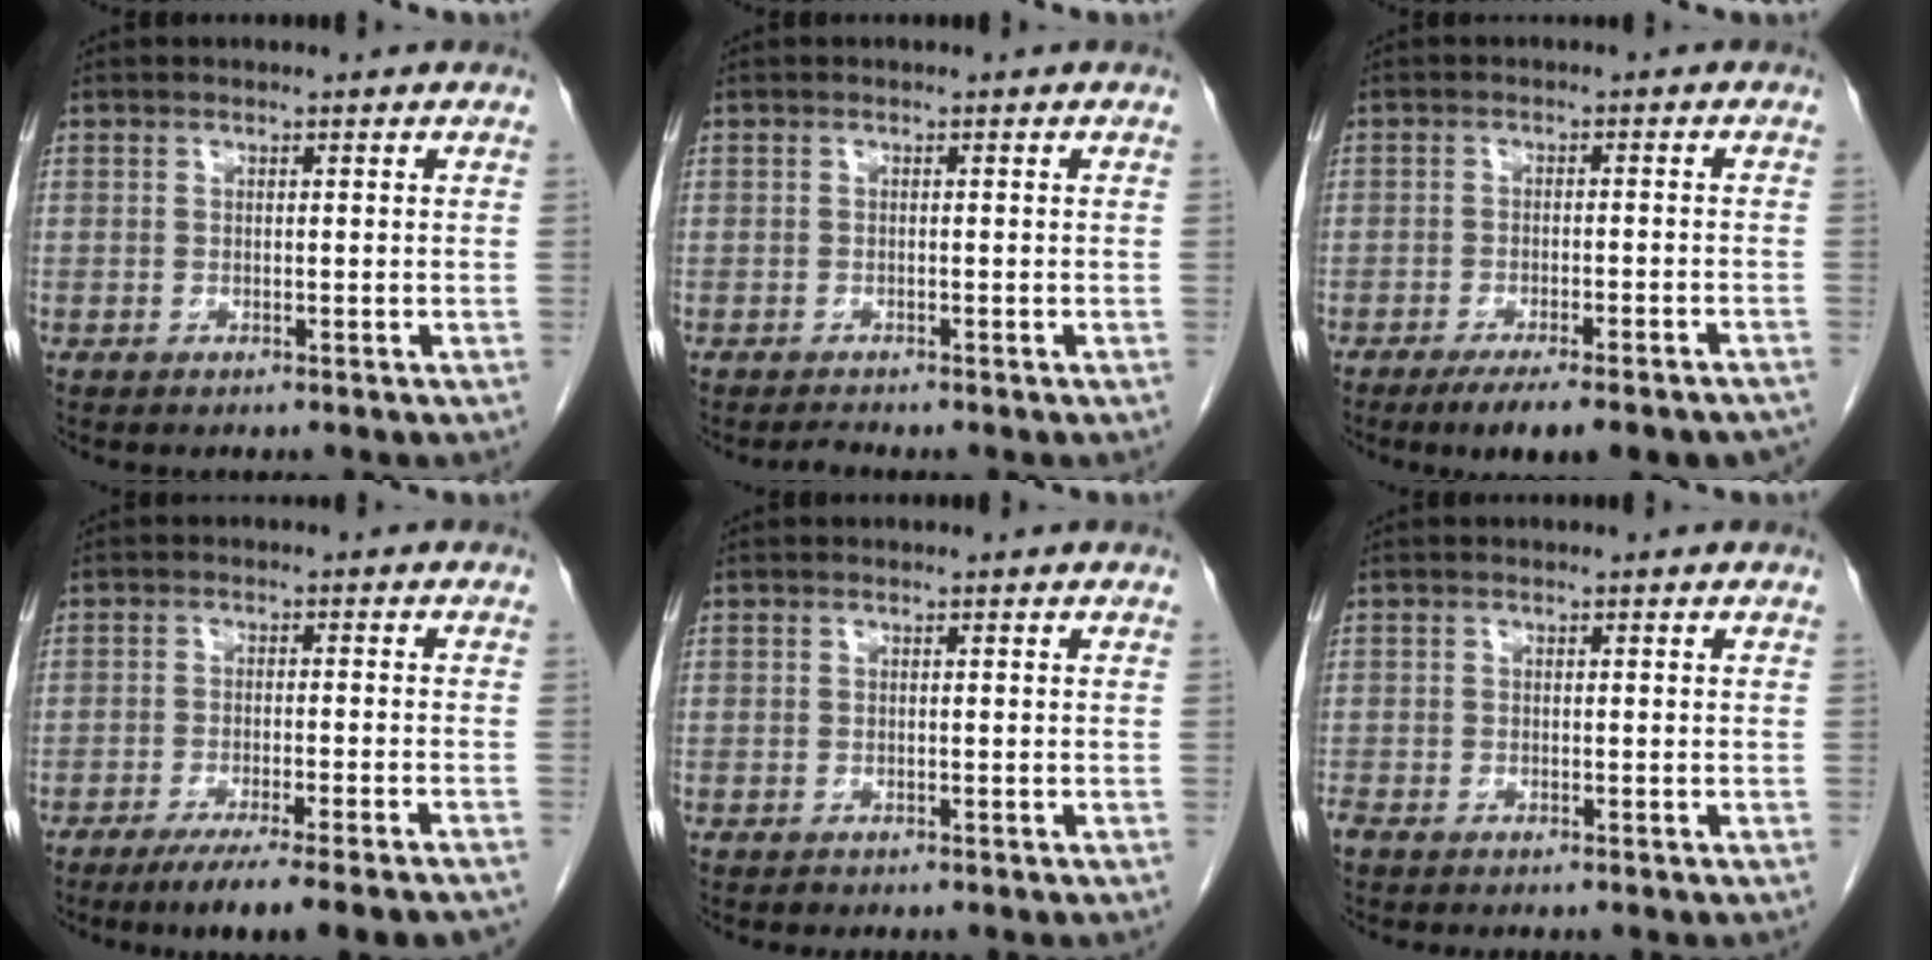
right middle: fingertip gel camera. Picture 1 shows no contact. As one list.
[{"total": 0.7, "force": [-0.7, -0.3, 0.0], "torque": [-0.006, -0.007, -0.010]}, {"total": 13.2, "force": [-10.9, 2.1, 7.1], "torque": [-0.066, -0.007, -0.141]}, {"total": 13.0, "force": [-10.8, -0.1, 7.3], "torque": [-0.080, -0.031, -0.155]}, {"total": 0.0}, {"total": 1.0, "force": [-0.8, 0.4, 0.4], "torque": [-0.016, -0.003, -0.015]}]